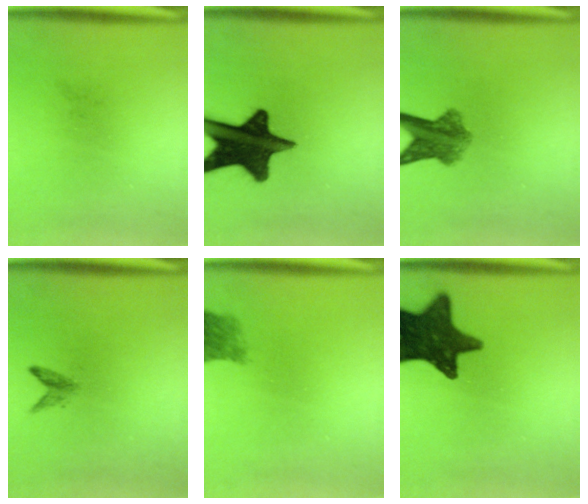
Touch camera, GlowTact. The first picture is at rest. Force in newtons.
{"total": 17.0}
{"total": 6.1}
{"total": 1.3}
{"total": 2.7}
{"total": 14.7}